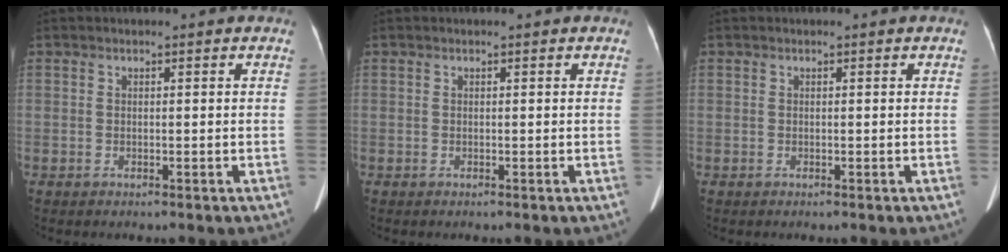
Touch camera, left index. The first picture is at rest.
{"total": 0.0}
{"total": 0.0}